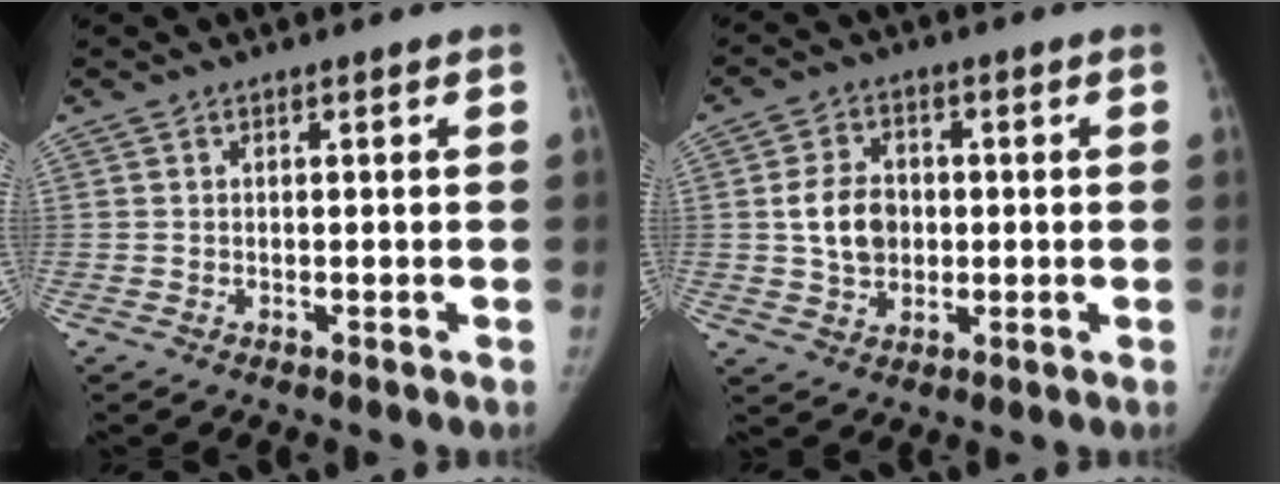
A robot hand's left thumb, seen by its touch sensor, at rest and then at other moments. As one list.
[{"total": 8.0, "force": [0.2, 6.2, 5.0], "torque": [-0.066, 0.004, 0.006]}]